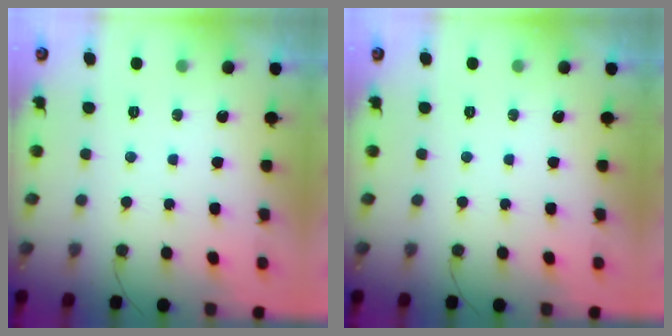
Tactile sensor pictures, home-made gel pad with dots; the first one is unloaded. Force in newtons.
{"total": 0.0}